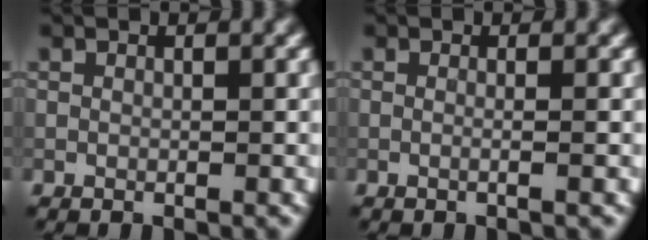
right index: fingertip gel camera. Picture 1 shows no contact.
{"total": 2.0, "force": [0.3, 1.0, 1.7], "torque": [0.001, -0.003, -0.021]}